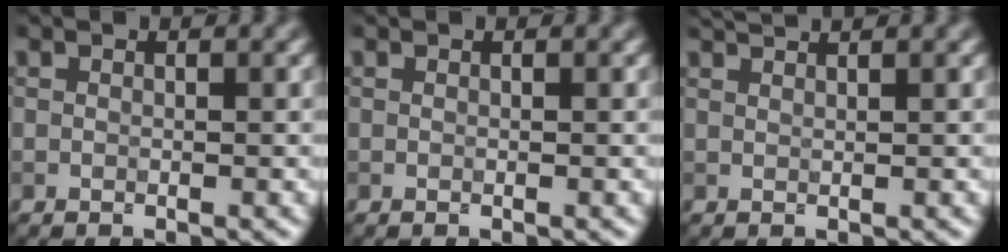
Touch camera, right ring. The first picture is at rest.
{"total": 0.0}
{"total": 1.6, "force": [1.4, 0.3, 0.7], "torque": [-0.005, 0.002, 0.015]}